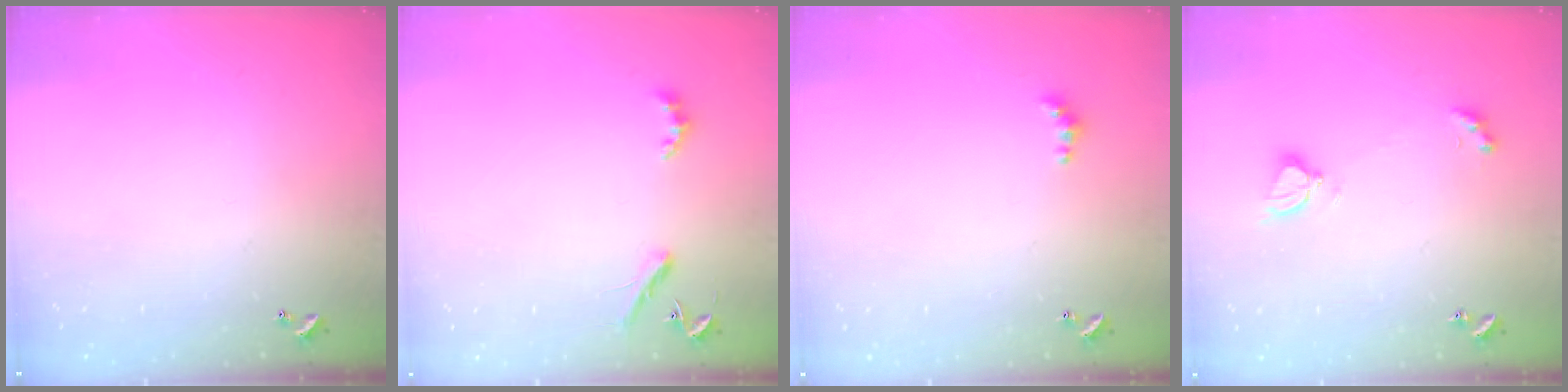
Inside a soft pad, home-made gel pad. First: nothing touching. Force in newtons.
{"total": 3.1, "press": 3.0, "slide": 0.6}
{"total": 2.8, "press": 2.8, "slide": 0.5}
{"total": 3.6, "press": 3.5, "slide": 0.7}